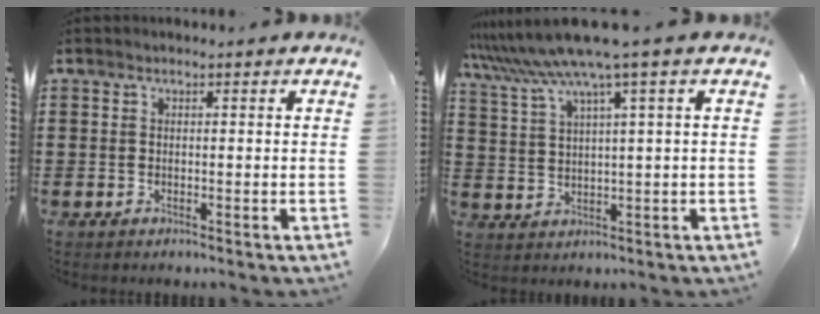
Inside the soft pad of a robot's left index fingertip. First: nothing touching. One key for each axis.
{"total": 7.3, "fx": 4.6, "fy": -0.5, "fz": 5.6, "tx": -0.140, "ty": -0.034, "tz": 0.074}